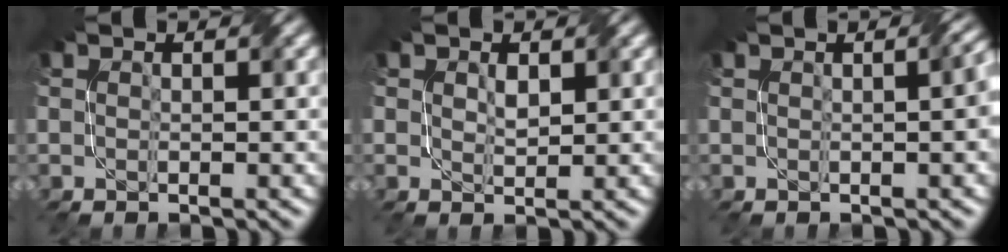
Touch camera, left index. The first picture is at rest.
{"total": 1.4, "force": [0.6, 0.9, 0.9], "torque": [-0.017, -0.005, 0.017]}
{"total": 3.5, "force": [0.3, 1.4, 3.2], "torque": [-0.015, 0.016, 0.002]}